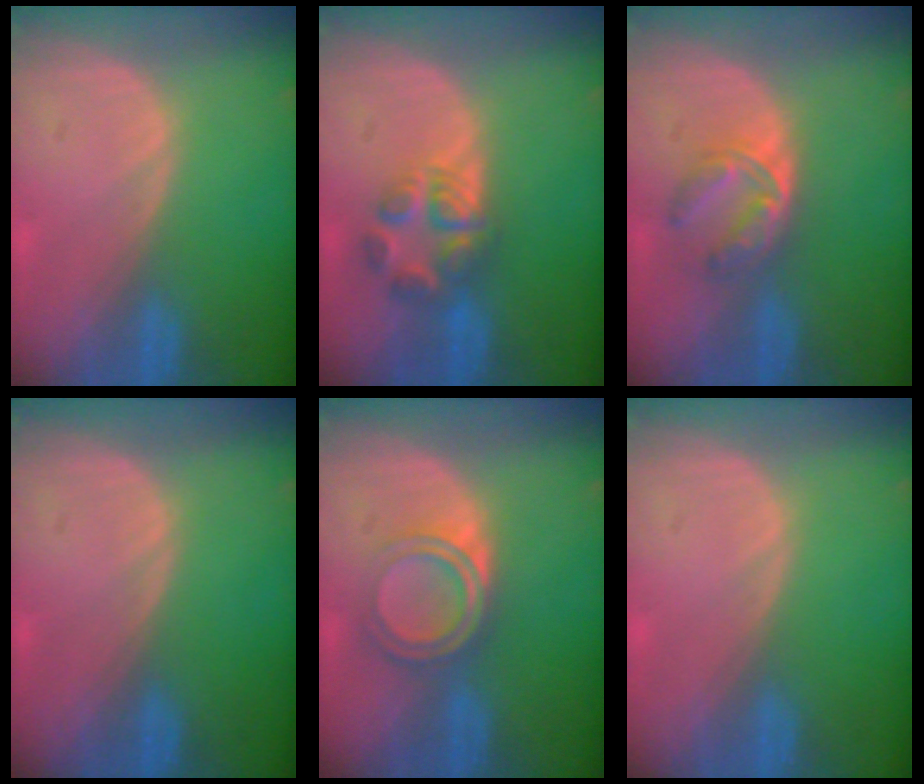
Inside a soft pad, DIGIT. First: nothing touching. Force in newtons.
{"total": 5.5, "press": 5.5, "slide": 0.9}
{"total": 5.3, "press": 5.1, "slide": 1.3}
{"total": 0.0}
{"total": 5.2, "press": 4.8, "slide": 1.9}
{"total": 0.0}